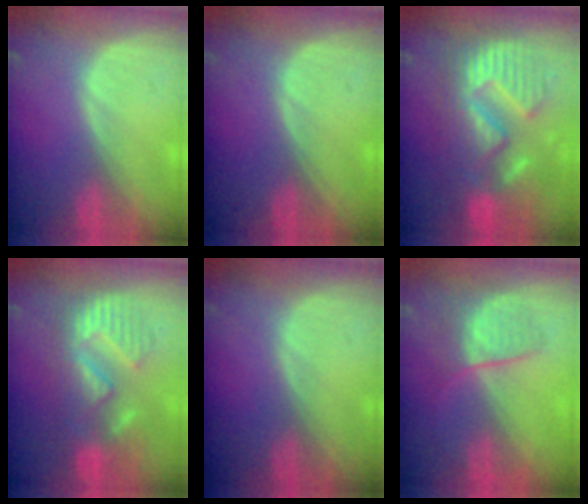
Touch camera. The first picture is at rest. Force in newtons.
{"total": 0.0}
{"total": 13.2, "press": 13.2, "slide": 1.2}
{"total": 9.6, "press": 9.6, "slide": 0.3}
{"total": 0.0}
{"total": 6.5, "press": 6.0, "slide": 2.3}